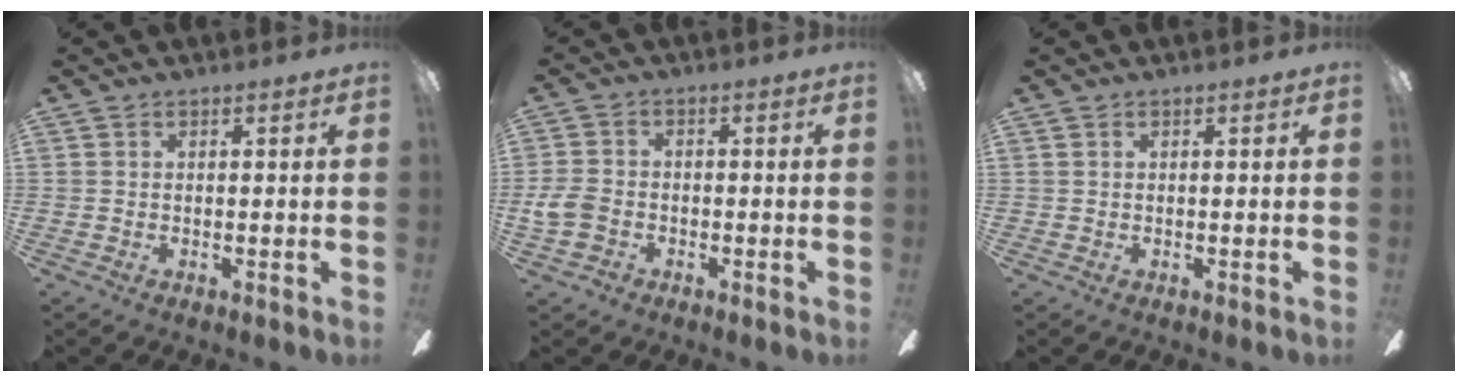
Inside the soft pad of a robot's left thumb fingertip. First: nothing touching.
{"total": 5.9, "force": [-2.3, 4.4, 3.3], "torque": [-0.080, 0.013, -0.041]}
{"total": 0.0}